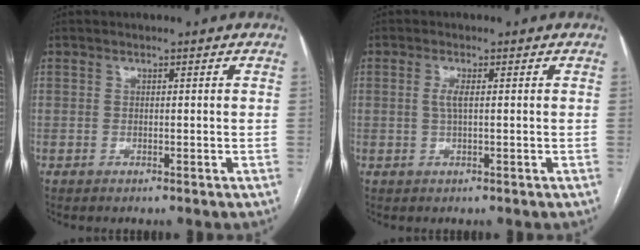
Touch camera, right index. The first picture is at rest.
{"total": 1.9, "force": [0.2, 0.2, 1.9], "torque": [-0.044, 0.000, 0.004]}